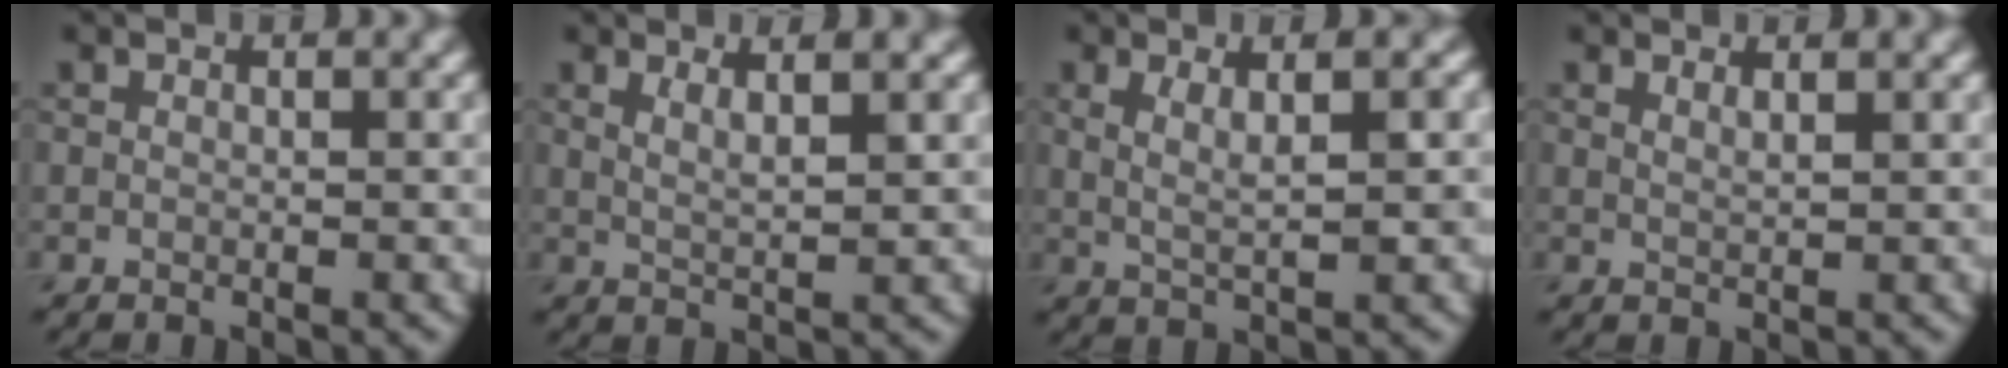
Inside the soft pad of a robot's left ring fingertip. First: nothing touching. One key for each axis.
{"total": 2.6, "fx": 1.4, "fy": 0.7, "fz": 2.0, "tx": -0.021, "ty": -0.001, "tz": 0.021}
{"total": 3.0, "fx": 0.9, "fy": 0.7, "fz": 2.8, "tx": -0.043, "ty": -0.004, "tz": 0.017}
{"total": 1.4, "fx": 0.9, "fy": 0.5, "fz": 0.9, "tx": -0.007, "ty": -0.001, "tz": 0.009}